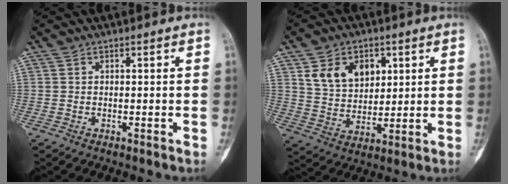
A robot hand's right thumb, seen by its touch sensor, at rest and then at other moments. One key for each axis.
{"total": 10.7, "fx": 4.2, "fy": 7.6, "fz": 6.3, "tx": -0.071, "ty": -0.020, "tz": 0.082}